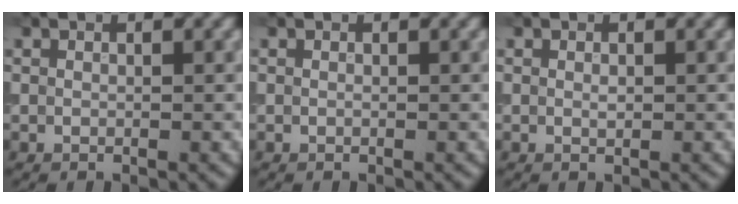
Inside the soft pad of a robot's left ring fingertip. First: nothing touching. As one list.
[{"total": 0.0}, {"total": 0.5, "force": [0.1, 0.2, 0.5], "torque": [-0.010, -0.001, 0.002]}]